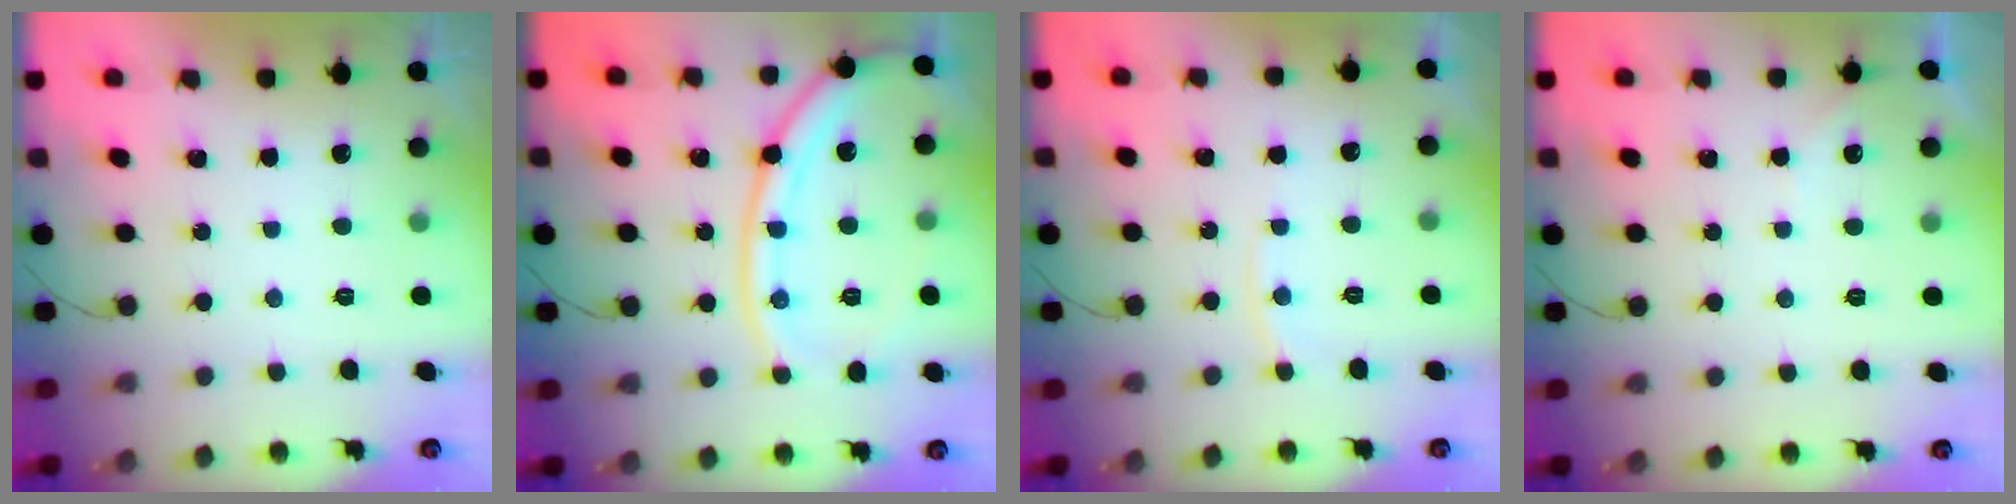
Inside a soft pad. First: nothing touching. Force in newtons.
{"total": 14.1, "press": 14.0, "slide": 1.0}
{"total": 5.2, "press": 5.2, "slide": 0.6}
{"total": 2.2, "press": 2.2, "slide": 0.3}